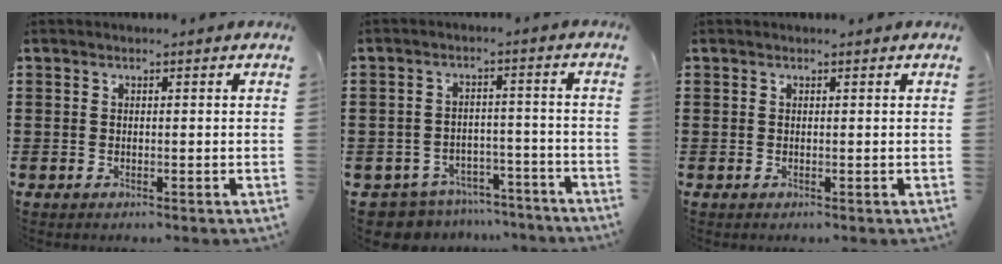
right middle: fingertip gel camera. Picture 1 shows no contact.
{"total": 5.3, "force": [-5.3, 0.9, 0.2], "torque": [-0.020, 0.008, -0.111]}
{"total": 0.0}